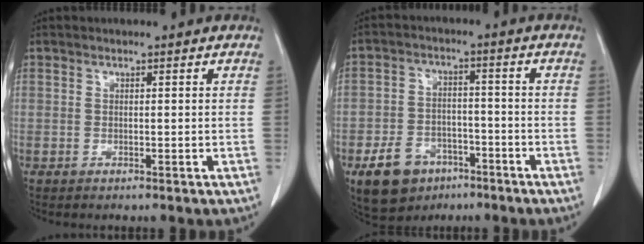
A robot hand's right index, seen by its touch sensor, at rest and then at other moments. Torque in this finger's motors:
{"motor_torque": [-0.06, -0.07, -0.18, -0.10]}